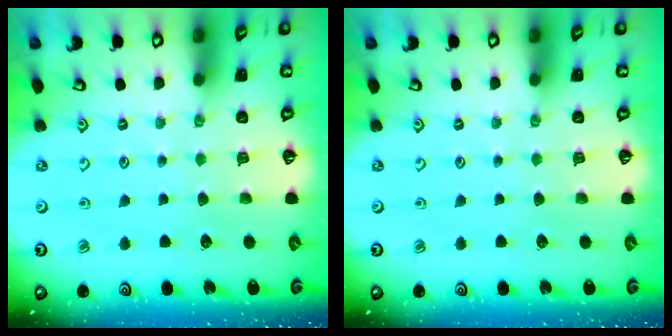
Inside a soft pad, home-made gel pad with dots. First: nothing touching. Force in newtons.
{"total": 0.0}